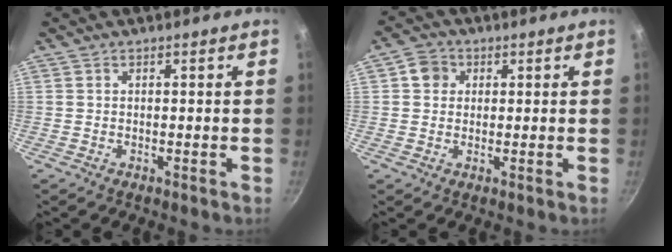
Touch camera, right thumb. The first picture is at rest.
{"total": 4.0, "force": [0.9, 3.6, 1.4], "torque": [-0.002, 0.003, 0.007]}